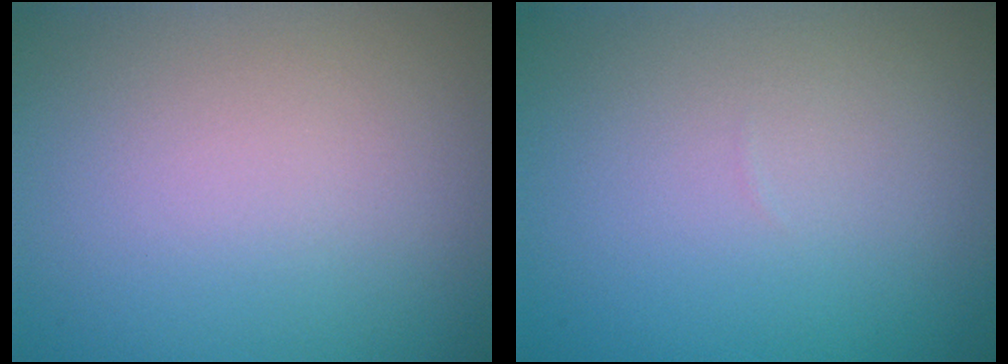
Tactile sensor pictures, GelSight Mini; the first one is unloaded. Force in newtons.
{"total": 0.0}